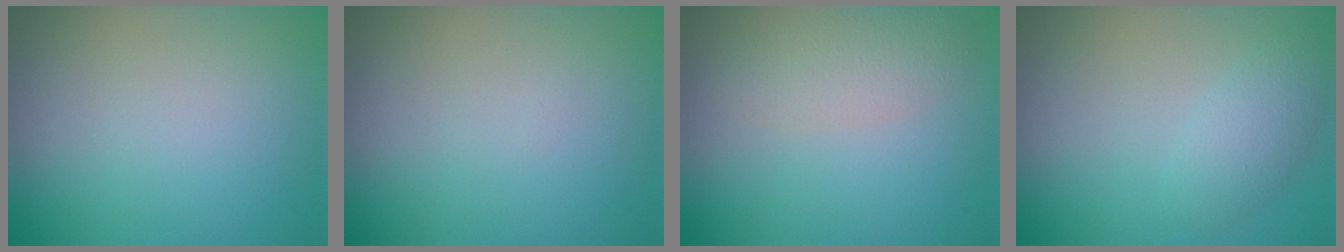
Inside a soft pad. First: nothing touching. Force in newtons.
{"total": 0.0}
{"total": 2.7, "press": 2.7, "slide": 0.1}
{"total": 2.1, "press": 2.1, "slide": 0.0}